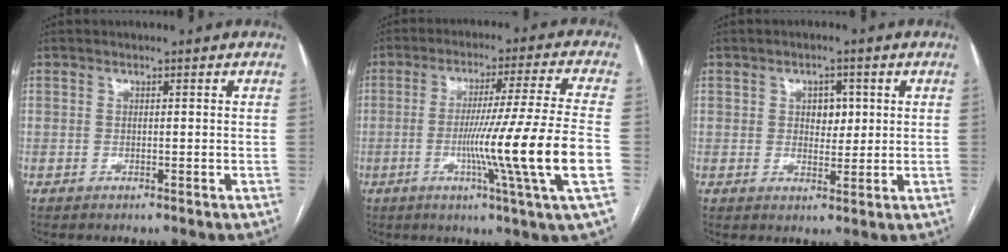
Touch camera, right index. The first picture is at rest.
{"total": 16.0, "force": [-3.9, -3.0, 15.2], "torque": [-0.256, -0.022, -0.068]}
{"total": 3.5, "force": [0.9, 2.3, 2.4], "torque": [-0.030, 0.004, 0.016]}